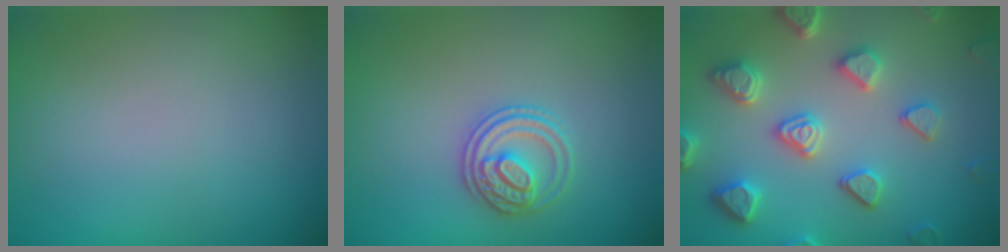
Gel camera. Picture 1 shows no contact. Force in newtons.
{"total": 2.7, "press": 2.6, "slide": 0.7}
{"total": 5.5, "press": 4.9, "slide": 2.5}